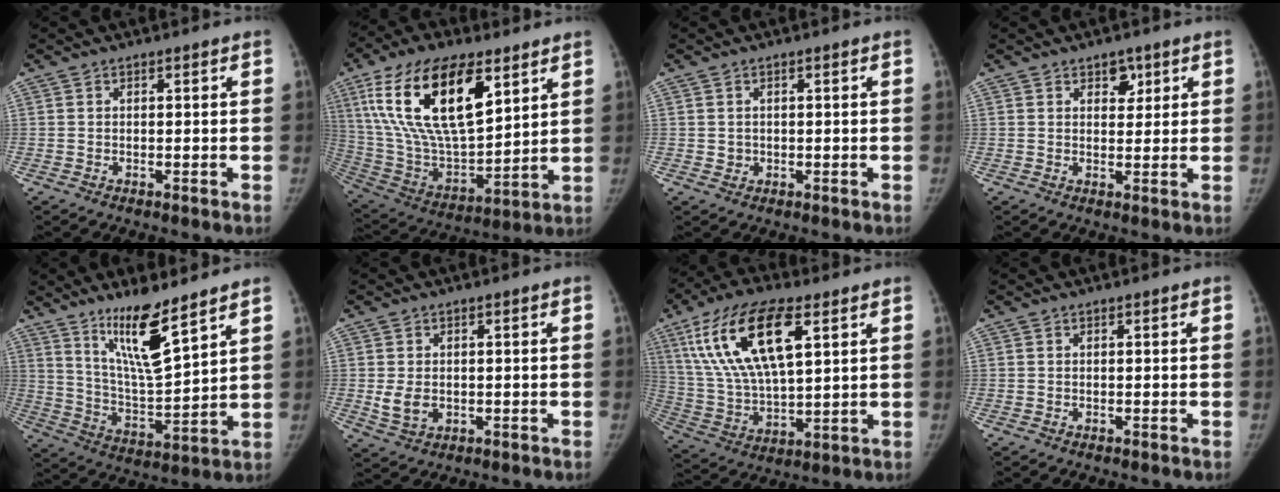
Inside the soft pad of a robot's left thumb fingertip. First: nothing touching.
{"total": 25.7, "force": [11.5, 11.6, 19.9], "torque": [-0.360, -0.035, 0.216]}
{"total": 1.3, "force": [0.2, 1.3, 0.3], "torque": [-0.002, -0.001, 0.006]}
{"total": 3.5, "force": [1.9, 2.3, 1.7], "torque": [0.000, -0.011, 0.029]}
{"total": 13.5, "force": [9.2, 2.3, 9.6], "torque": [-0.161, -0.073, 0.179]}
{"total": 4.4, "force": [-0.2, 3.3, 2.9], "torque": [-0.047, -0.008, 0.006]}
{"total": 20.3, "force": [8.5, 8.4, 16.4], "torque": [-0.308, -0.017, 0.159]}
{"total": 0.0}